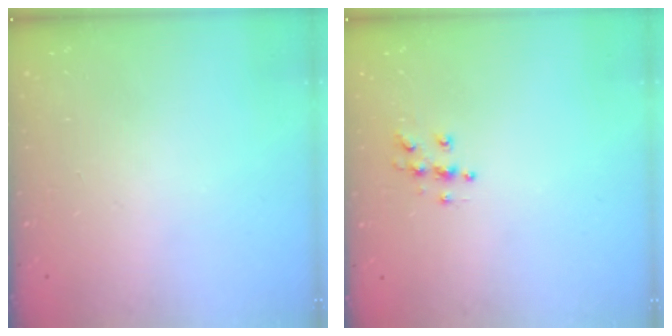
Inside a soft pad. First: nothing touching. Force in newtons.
{"total": 5.7, "press": 5.7, "slide": 0.5}